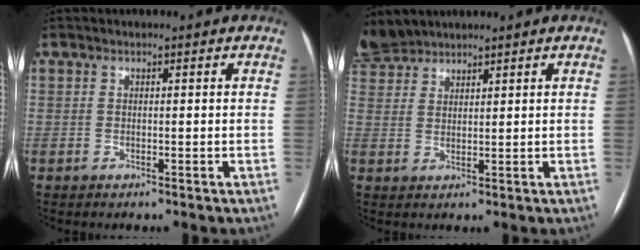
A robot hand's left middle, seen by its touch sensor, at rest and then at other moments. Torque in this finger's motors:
{"motor_torque": [0.12, -0.72, 0.01, 0.07]}